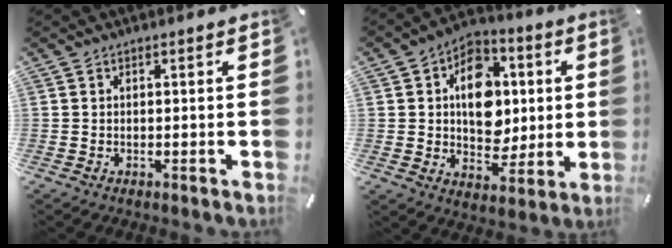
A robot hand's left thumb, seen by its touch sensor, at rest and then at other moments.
{"total": 14.3, "force": [1.6, 11.2, 8.7], "torque": [-0.120, 0.012, 0.036]}